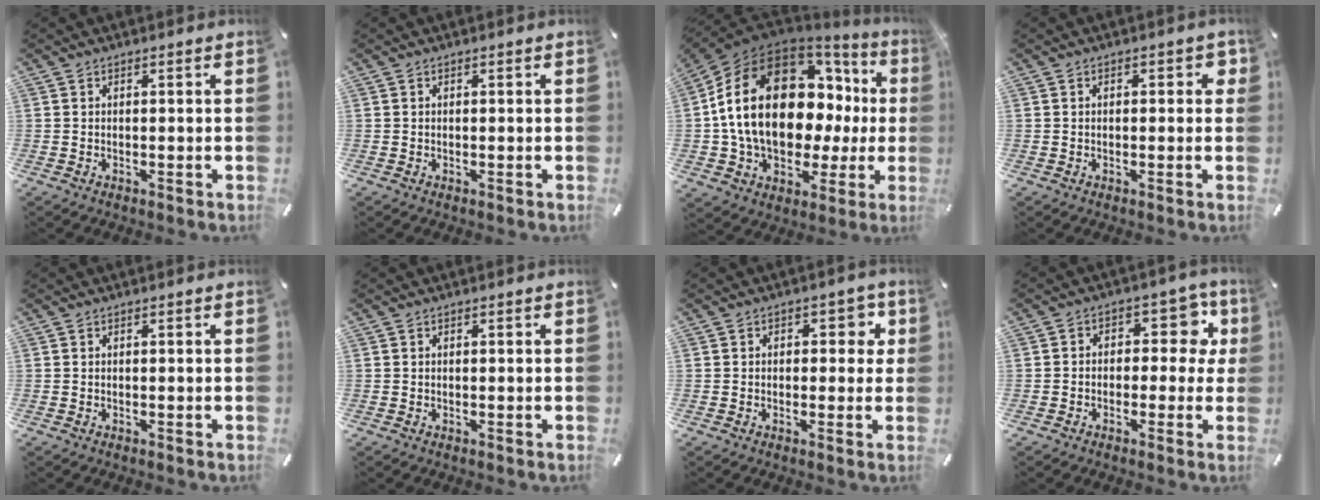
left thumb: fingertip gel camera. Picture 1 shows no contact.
{"total": 0.0}
{"total": 22.8, "force": [3.6, 15.3, 16.5], "torque": [-0.319, -0.026, 0.071]}
{"total": 1.9, "force": [0.1, 1.3, 1.4], "torque": [-0.010, 0.003, -0.003]}
{"total": 0.0}
{"total": 0.0}
{"total": 4.6, "force": [0.8, 3.3, 3.1], "torque": [-0.017, -0.005, 0.001]}
{"total": 8.9, "force": [1.6, 6.4, 6.0], "torque": [-0.070, -0.005, 0.024]}